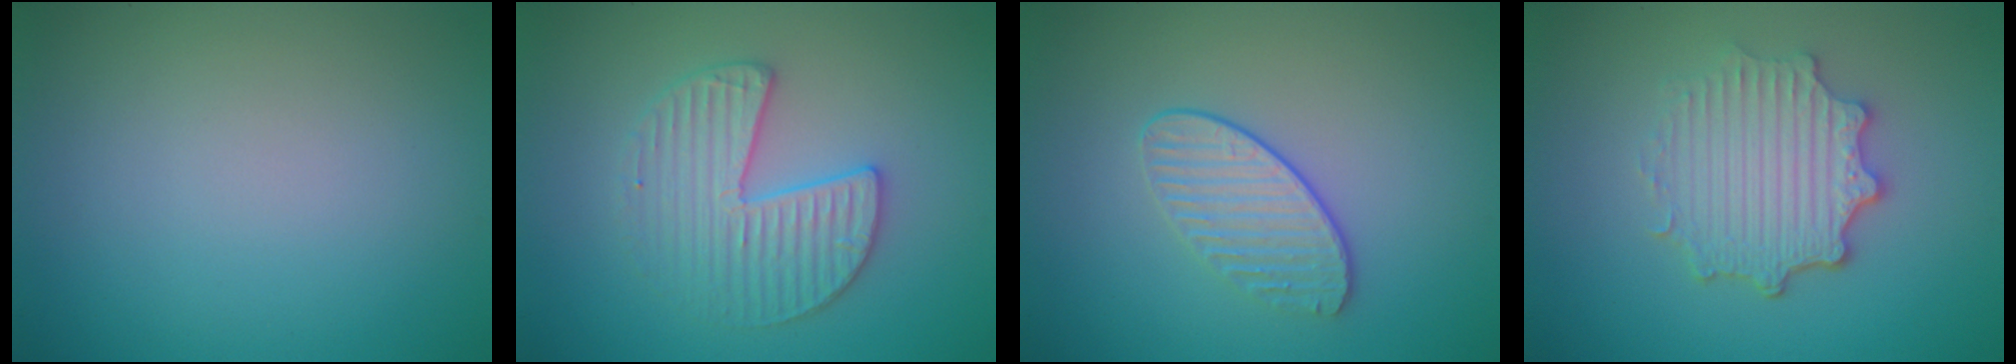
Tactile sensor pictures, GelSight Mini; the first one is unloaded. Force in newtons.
{"total": 3.5, "press": 3.4, "slide": 0.4}
{"total": 2.2, "press": 1.8, "slide": 1.2}
{"total": 4.8, "press": 3.7, "slide": 3.0}